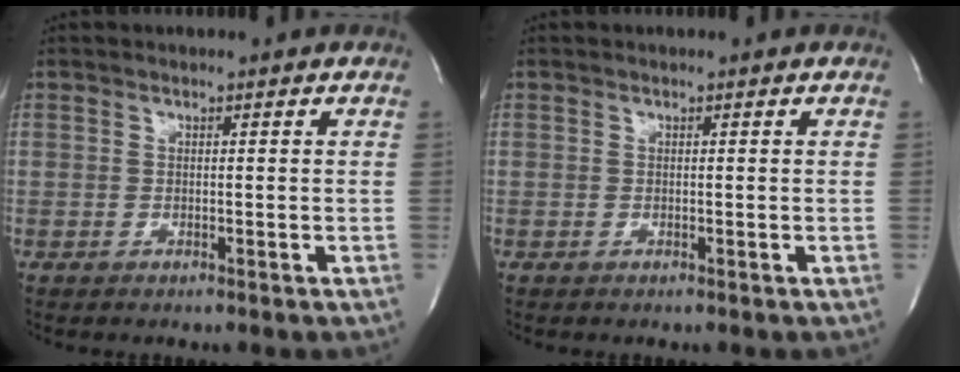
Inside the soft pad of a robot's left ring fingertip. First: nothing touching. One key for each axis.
{"total": 0.0}